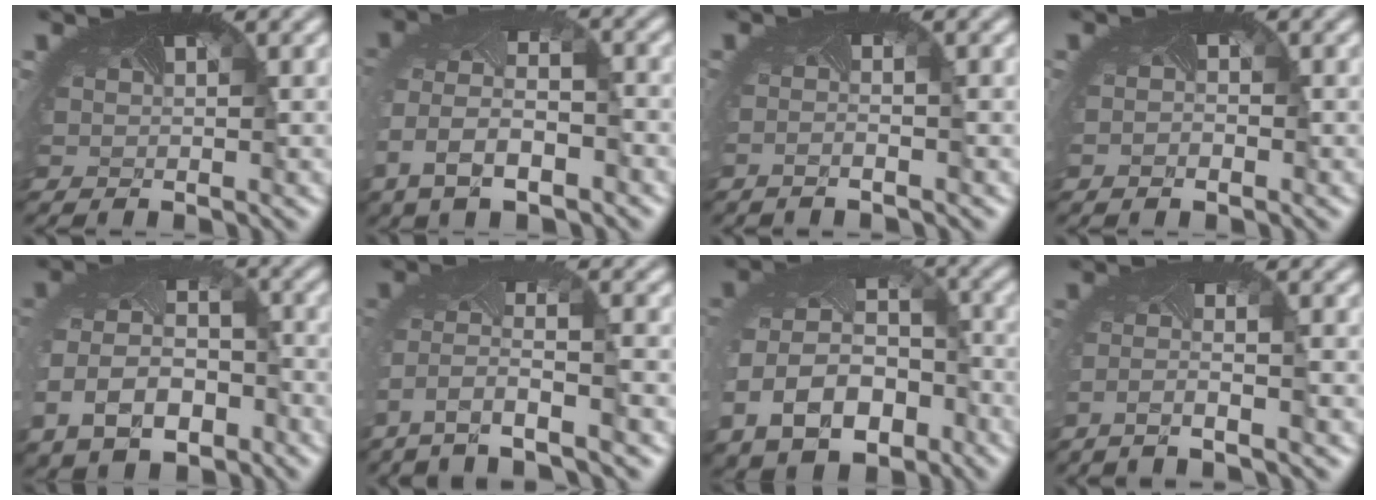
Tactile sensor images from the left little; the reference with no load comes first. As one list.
[{"total": 7.6, "force": [-3.0, 4.5, 5.3], "torque": [-0.141, -0.030, -0.041]}, {"total": 1.5, "force": [-1.2, -0.1, 0.8], "torque": [-0.020, -0.017, -0.024]}, {"total": 0.9, "force": [-0.8, 0.2, 0.3], "torque": [-0.015, -0.011, -0.008]}, {"total": 7.8, "force": [-3.7, 5.3, 4.3], "torque": [-0.119, -0.031, -0.057]}, {"total": 5.5, "force": [-3.6, 1.6, 3.8], "torque": [-0.118, -0.024, -0.060]}, {"total": 9.3, "force": [-4.2, 6.6, 5.0], "torque": [-0.134, -0.038, -0.062]}, {"total": 2.9, "force": [-2.1, -0.1, 1.9], "torque": [-0.051, -0.007, -0.051]}]